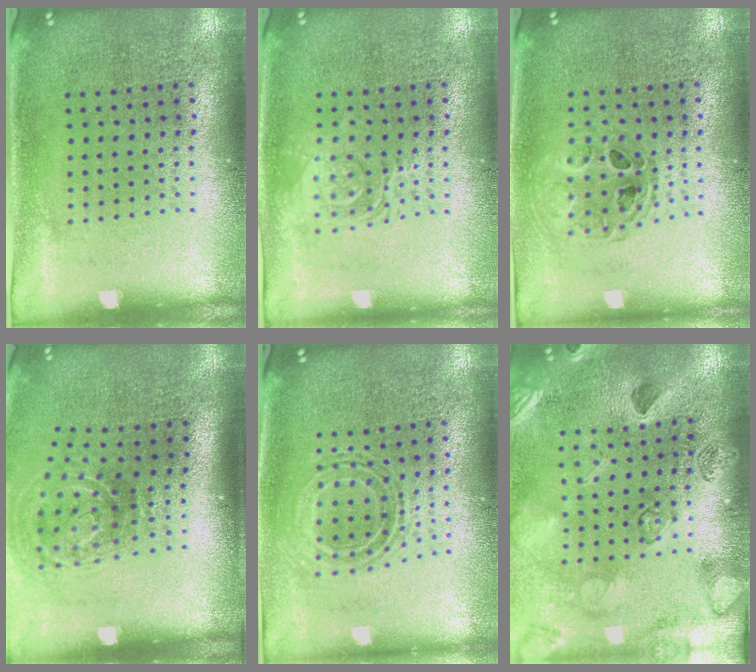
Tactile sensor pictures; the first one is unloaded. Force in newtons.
{"total": 2.5, "press": 2.5, "slide": 0.5}
{"total": 0.8, "press": 0.8, "slide": 0.1}
{"total": 2.0, "press": 1.2, "slide": 1.6}
{"total": 0.8, "press": 0.8, "slide": 0.3}
{"total": 2.3, "press": 2.3, "slide": 0.2}